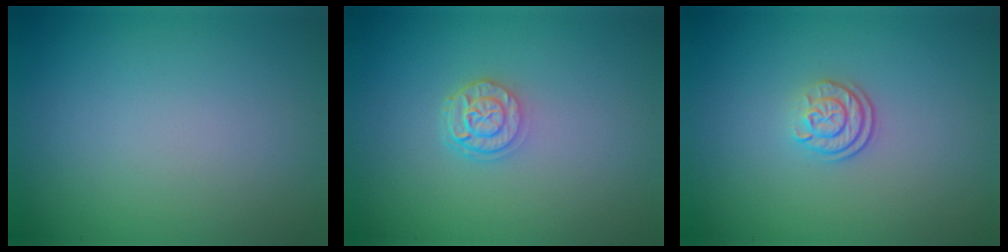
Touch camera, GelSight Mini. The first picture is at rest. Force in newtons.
{"total": 2.4, "press": 1.9, "slide": 1.5}
{"total": 2.3, "press": 1.7, "slide": 1.5}